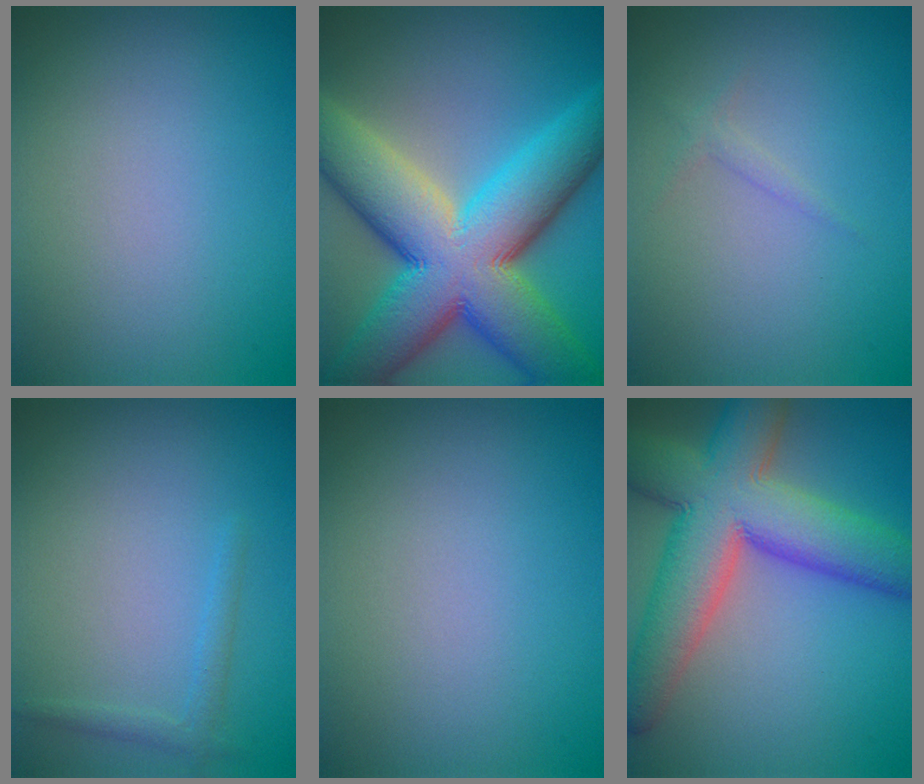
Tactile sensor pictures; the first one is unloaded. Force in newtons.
{"total": 15.5, "press": 15.4, "slide": 0.5}
{"total": 0.8, "press": 0.8, "slide": 0.1}
{"total": 1.2, "press": 1.2, "slide": 0.1}
{"total": 0.0}
{"total": 11.9, "press": 11.8, "slide": 0.6}